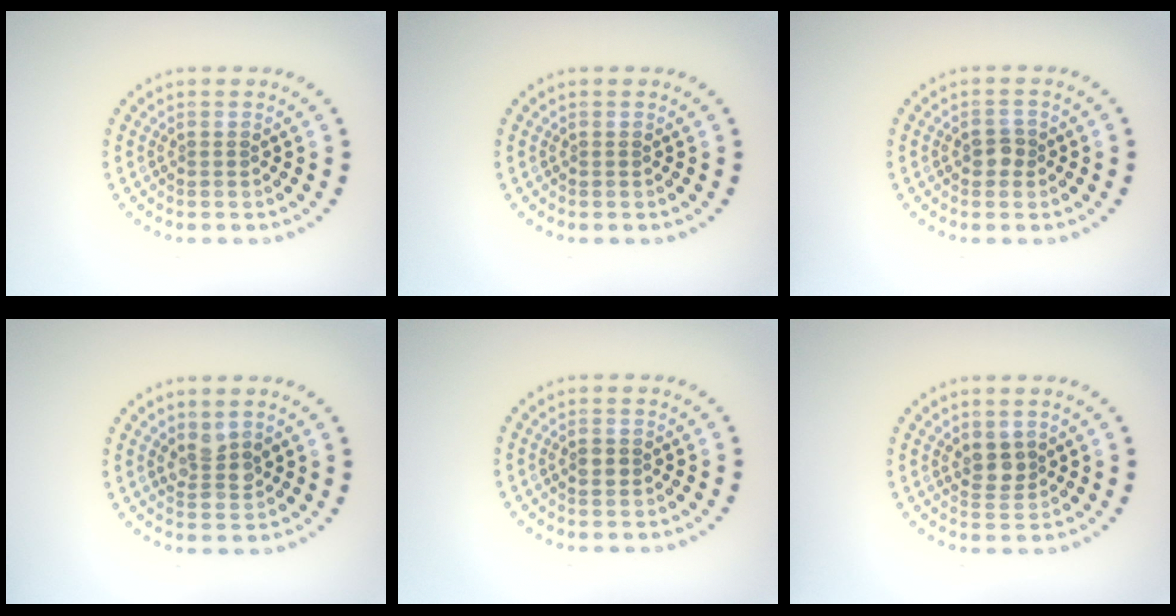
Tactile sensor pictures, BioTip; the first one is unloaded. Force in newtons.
{"total": 0.0}
{"total": 1.6, "press": 1.5, "slide": 0.4}
{"total": 2.4, "press": 2.2, "slide": 0.8}
{"total": 1.4, "press": 1.4, "slide": 0.1}
{"total": 2.0, "press": 1.8, "slide": 0.8}